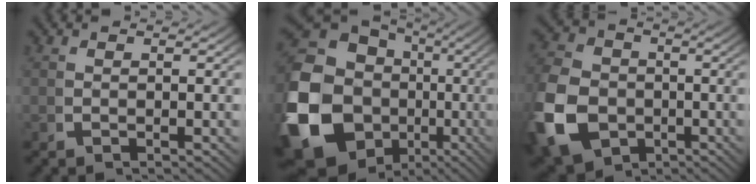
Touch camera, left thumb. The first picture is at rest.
{"total": 19.4, "force": [-3.2, 15.3, 11.4], "torque": [-0.309, -0.082, -0.026]}
{"total": 12.9, "force": [-3.2, 10.3, 7.2], "torque": [-0.179, -0.056, -0.034]}